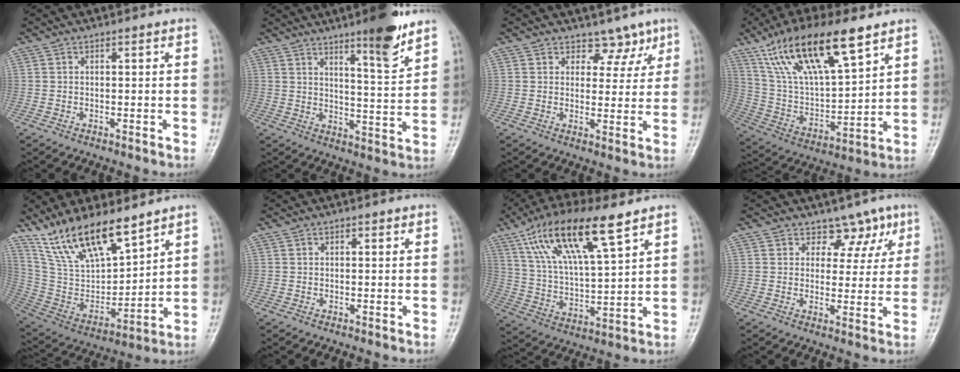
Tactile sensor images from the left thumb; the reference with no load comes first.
{"total": 10.4, "force": [7.2, 1.4, 7.4], "torque": [-0.097, -0.053, 0.111]}
{"total": 4.9, "force": [3.6, 3.2, 1.1], "torque": [0.026, -0.020, 0.051]}
{"total": 20.7, "force": [12.4, 6.7, 15.1], "torque": [-0.260, -0.031, 0.242]}
{"total": 17.5, "force": [13.1, 5.8, 10.1], "torque": [-0.152, -0.063, 0.263]}
{"total": 0.7, "force": [0.4, 0.4, 0.4], "torque": [-0.002, -0.001, 0.004]}
{"total": 17.6, "force": [10.1, 4.8, 13.6], "torque": [-0.245, -0.024, 0.195]}
{"total": 5.8, "force": [3.8, 4.1, 1.4], "torque": [0.027, -0.017, 0.053]}